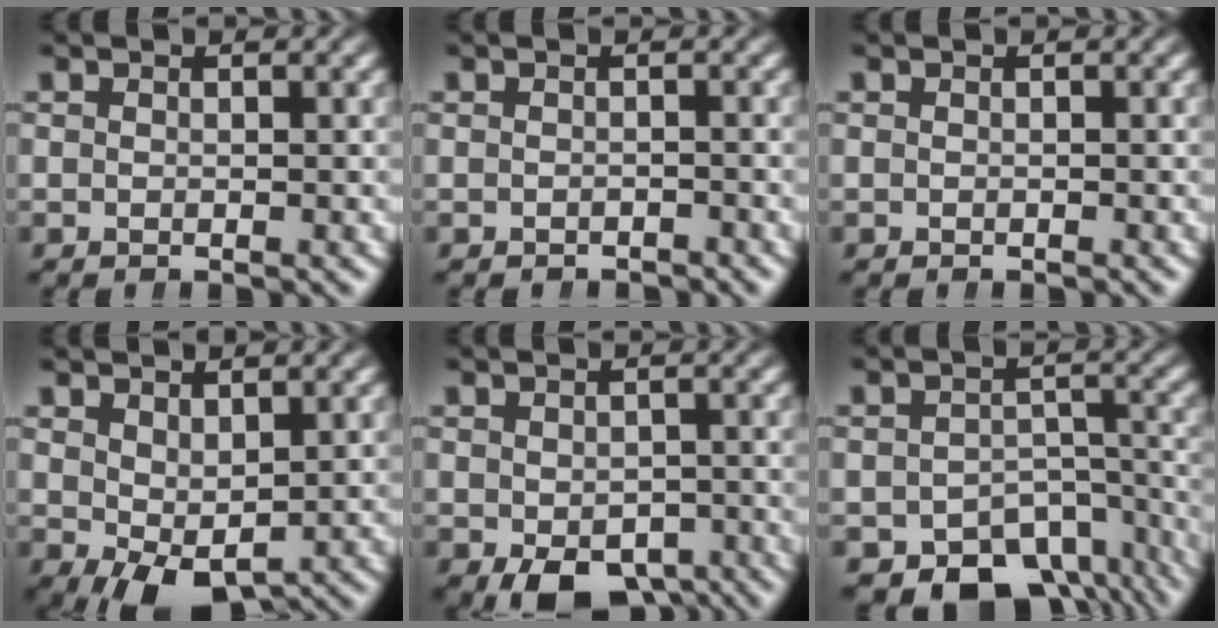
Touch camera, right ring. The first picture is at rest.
{"total": 1.2, "force": [-1.2, -0.1, -0.2], "torque": [0.004, -0.008, -0.016]}
{"total": 0.0}
{"total": 3.1, "force": [-0.8, 1.5, 2.6], "torque": [-0.039, -0.032, 0.009]}
{"total": 5.3, "force": [-3.9, 2.5, 2.7], "torque": [-0.029, -0.032, -0.041]}
{"total": 10.5, "force": [-7.8, 5.7, 4.1], "torque": [-0.046, -0.030, -0.114]}